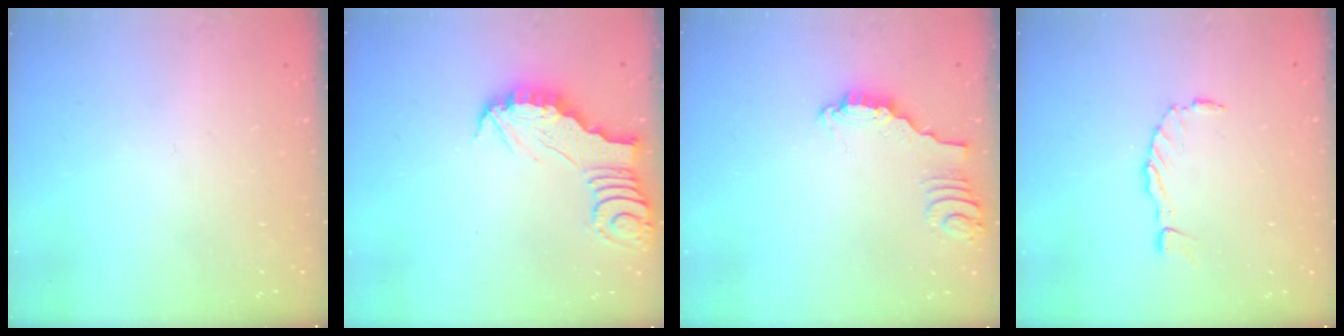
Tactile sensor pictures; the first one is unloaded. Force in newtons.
{"total": 2.7, "press": 2.7, "slide": 0.1}
{"total": 2.3, "press": 2.3, "slide": 0.1}
{"total": 1.2, "press": 1.2, "slide": 0.3}